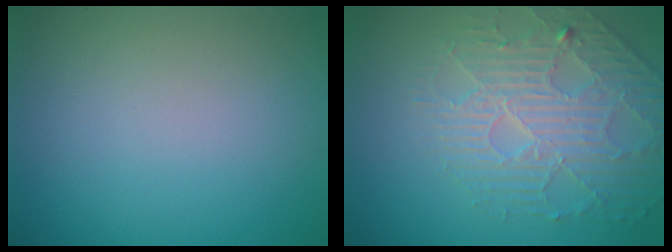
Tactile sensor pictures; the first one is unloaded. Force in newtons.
{"total": 4.1, "press": 4.0, "slide": 1.0}